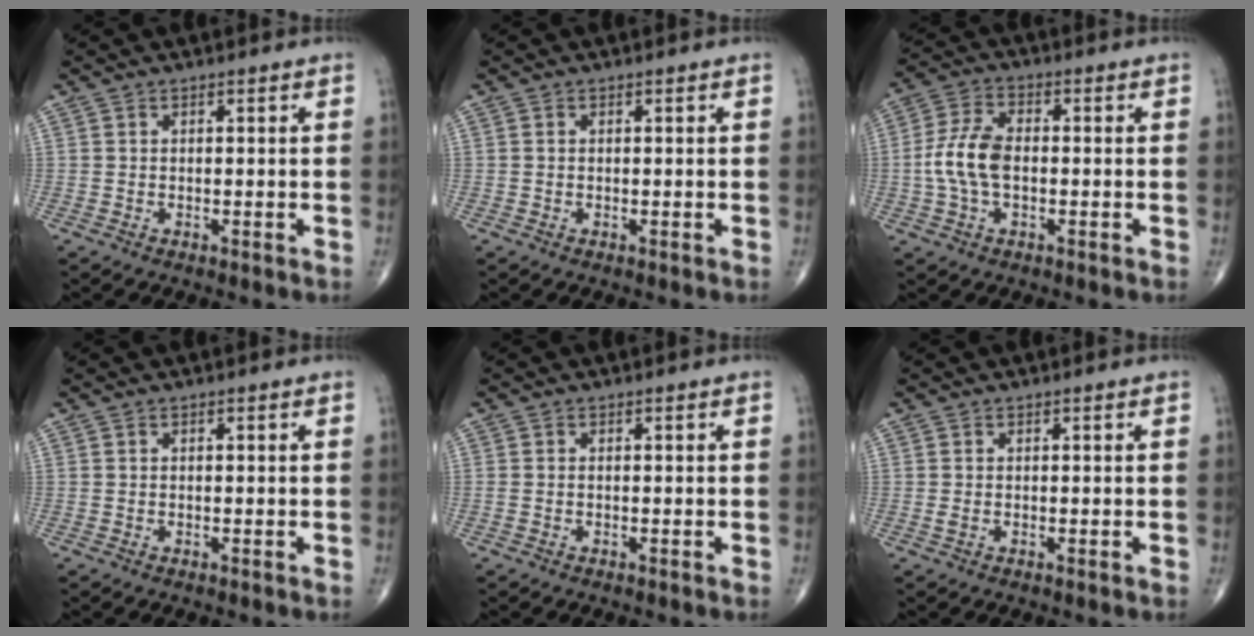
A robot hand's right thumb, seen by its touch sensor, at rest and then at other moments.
{"total": 0.0}
{"total": 8.6, "force": [-0.8, 4.8, 7.0], "torque": [-0.152, 0.019, -0.021]}
{"total": 0.0}
{"total": 0.7, "force": [-0.1, 0.4, 0.5], "torque": [-0.019, 0.005, 0.002]}
{"total": 0.8, "force": [0.0, 0.2, 0.7], "torque": [-0.016, -0.001, 0.001]}